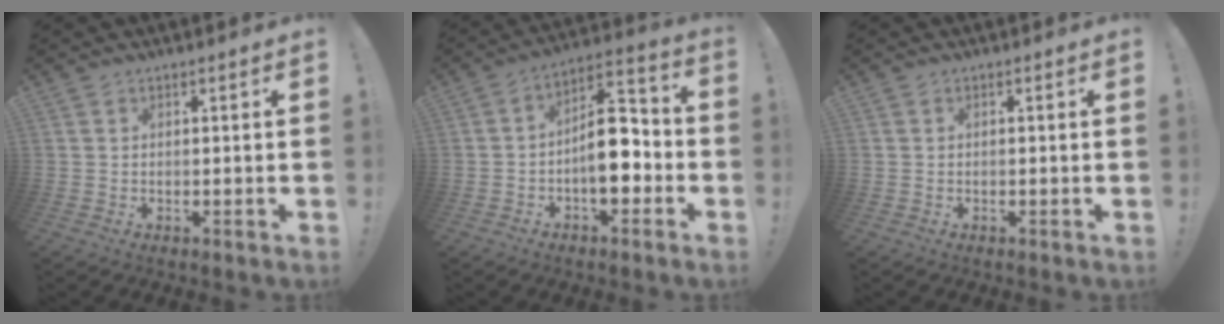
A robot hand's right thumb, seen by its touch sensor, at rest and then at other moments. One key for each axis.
{"total": 13.4, "fx": -2.8, "fy": 7.3, "fz": 10.8, "tx": -0.151, "ty": 0.021, "tz": -0.045}
{"total": 0.0}